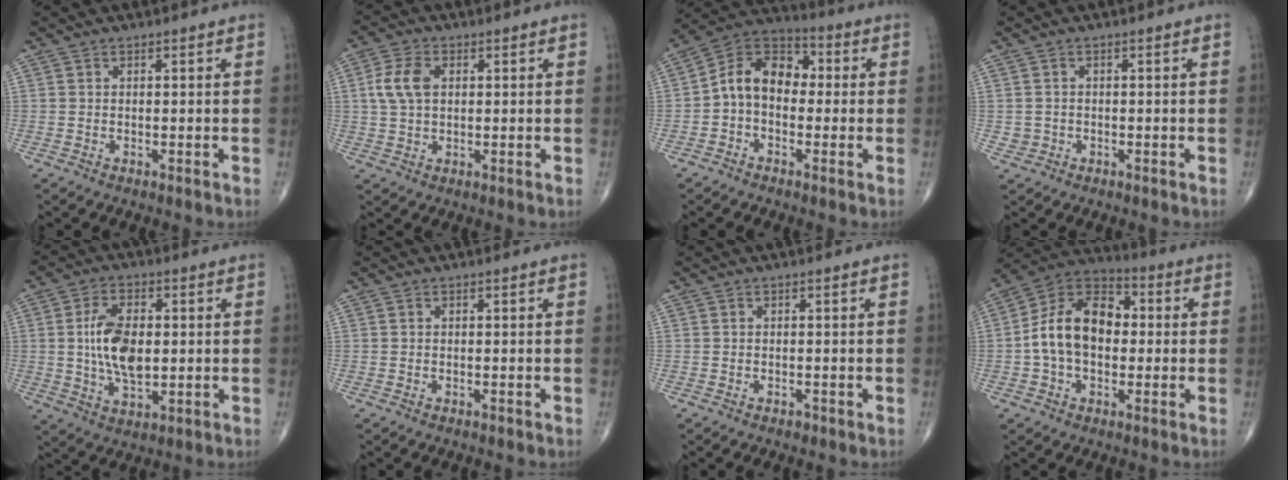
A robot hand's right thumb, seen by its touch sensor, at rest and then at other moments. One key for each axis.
{"total": 6.4, "fx": 1.2, "fy": 4.1, "fz": 4.7, "tx": -0.099, "ty": 0.007, "tz": 0.021}
{"total": 10.8, "fx": -0.7, "fy": 7.7, "fz": 7.6, "tx": -0.105, "ty": 0.040, "tz": -0.032}
{"total": 1.7, "fx": -0.4, "fy": 1.7, "fz": 0.3, "tx": 0.002, "ty": 0.007, "tz": -0.007}
{"total": 12.1, "fx": 1.3, "fy": 5.7, "fz": 10.5, "tx": -0.203, "ty": -0.015, "tz": 0.031}
{"total": 0.0}
{"total": 0.7, "fx": -0.5, "fy": 0.4, "fz": 0.2, "tx": -0.004, "ty": 0.001, "tz": -0.010}
{"total": 14.6, "fx": -0.2, "fy": 9.8, "fz": 10.8, "tx": -0.175, "ty": 0.036, "tz": -0.017}